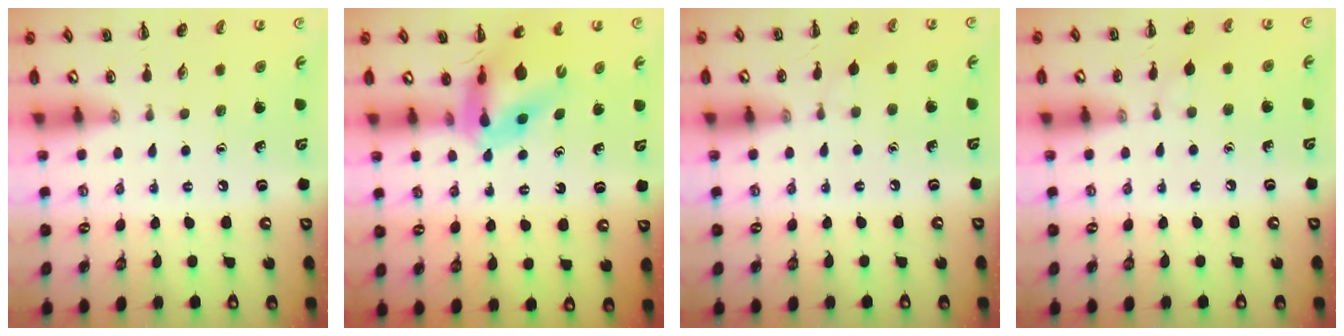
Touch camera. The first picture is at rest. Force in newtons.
{"total": 9.3, "press": 8.9, "slide": 2.8}
{"total": 3.9, "press": 3.7, "slide": 1.3}
{"total": 4.5, "press": 4.2, "slide": 1.6}